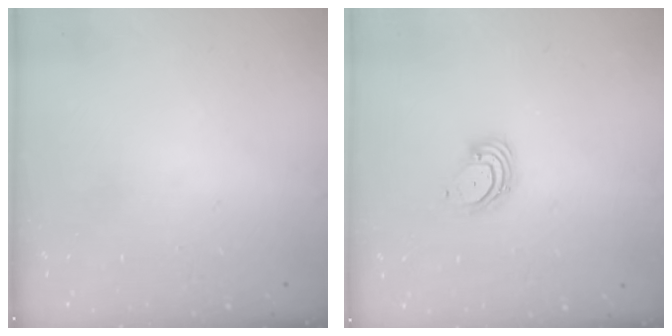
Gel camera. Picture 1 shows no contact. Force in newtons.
{"total": 3.6, "press": 3.6, "slide": 0.3}